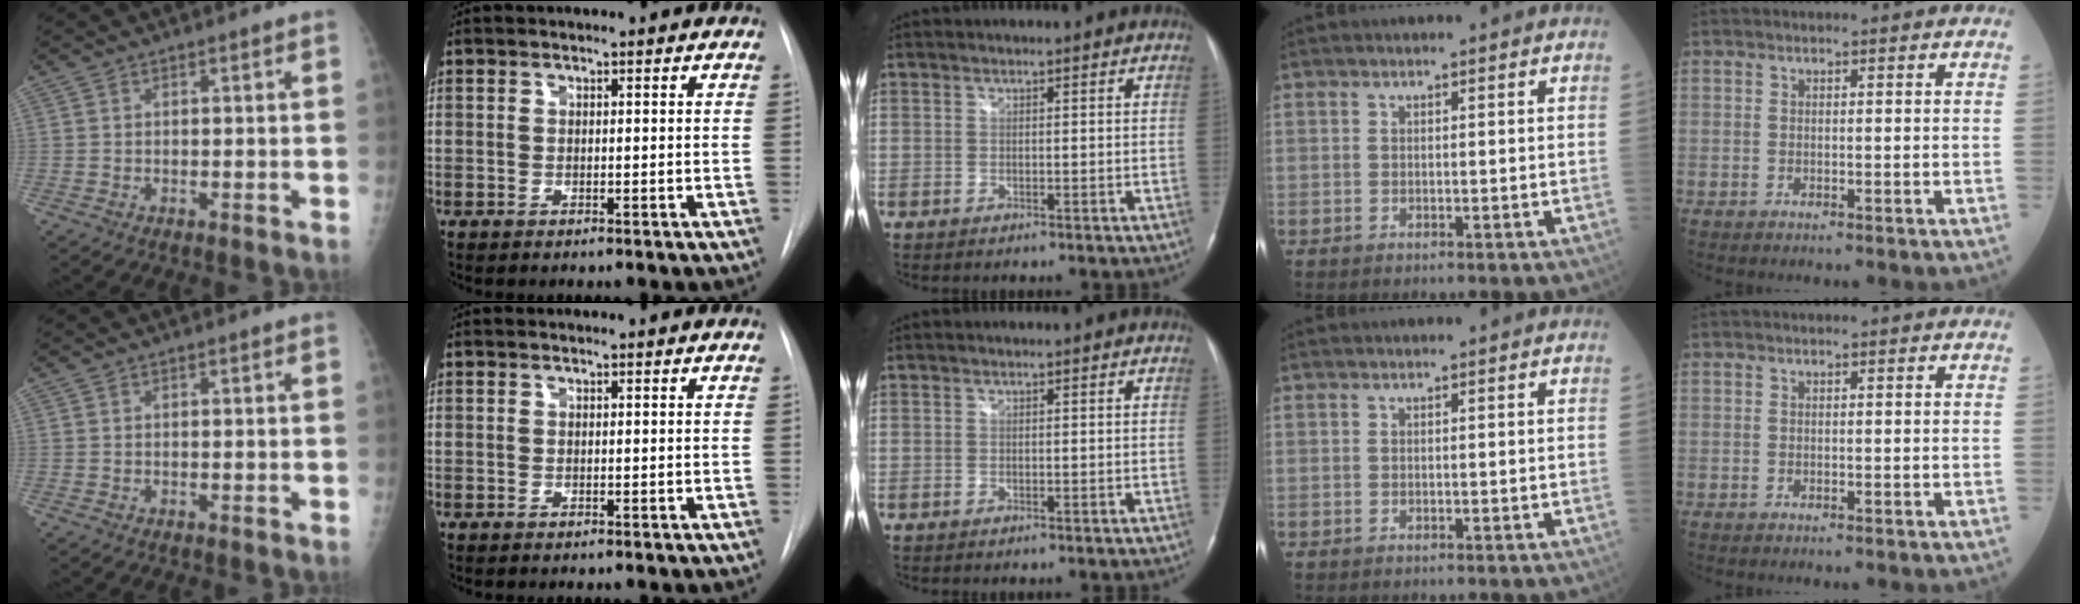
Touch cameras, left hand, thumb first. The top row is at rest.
{}